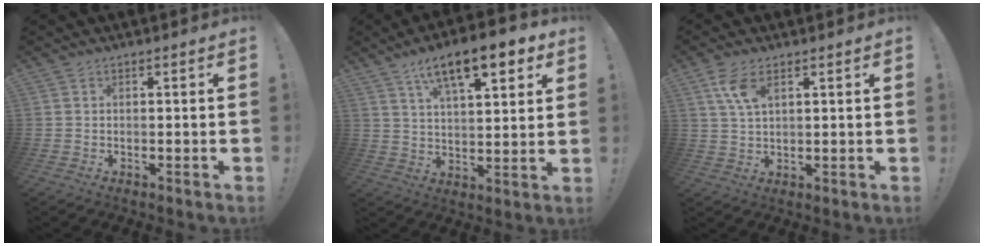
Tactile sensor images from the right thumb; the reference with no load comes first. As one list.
[{"total": 14.6, "force": [8.3, 5.0, 11.0], "torque": [-0.173, -0.036, 0.135]}, {"total": 6.7, "force": [3.4, 2.9, 5.0], "torque": [-0.100, -0.011, 0.062]}]